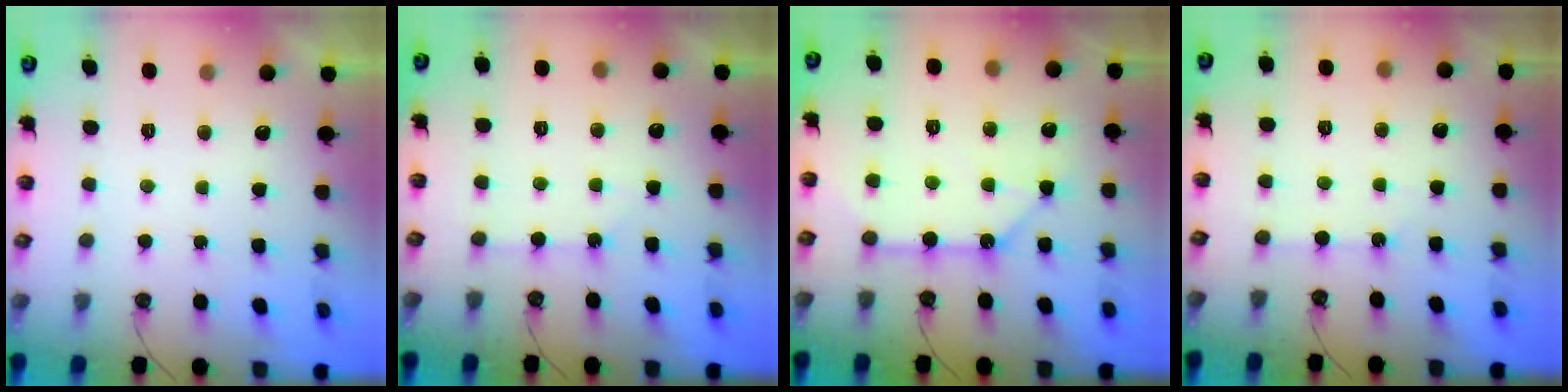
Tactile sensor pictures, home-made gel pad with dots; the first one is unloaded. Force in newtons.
{"total": 2.6, "press": 2.5, "slide": 0.5}
{"total": 10.8, "press": 10.7, "slide": 1.0}
{"total": 0.9, "press": 0.8, "slide": 0.2}